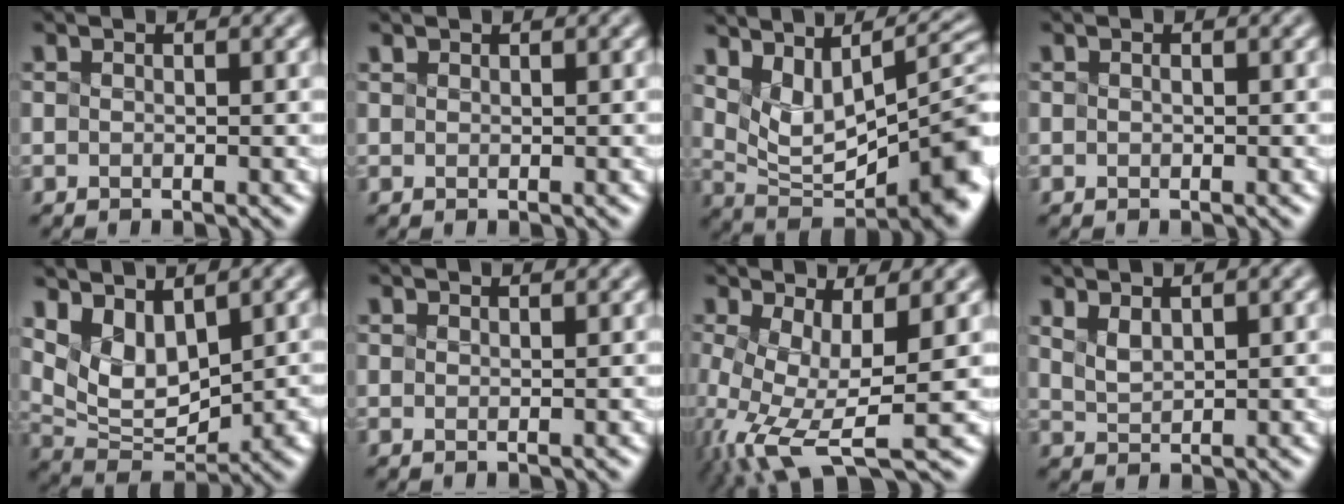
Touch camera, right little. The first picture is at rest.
{"total": 0.7, "force": [0.6, 0.2, 0.1], "torque": [-0.005, 0.007, 0.016]}
{"total": 9.4, "force": [2.8, 3.8, 8.1], "torque": [-0.142, 0.004, 0.084]}
{"total": 0.0}
{"total": 5.2, "force": [2.8, 2.1, 3.8], "torque": [-0.086, -0.005, 0.083]}
{"total": 3.2, "force": [2.3, 1.6, 1.6], "torque": [-0.007, 0.042, 0.016]}
{"total": 7.5, "force": [-2.2, 1.8, 6.9], "torque": [-0.148, -0.003, -0.016]}
{"total": 1.2, "force": [1.1, 0.0, 0.4], "torque": [-0.020, 0.008, 0.050]}